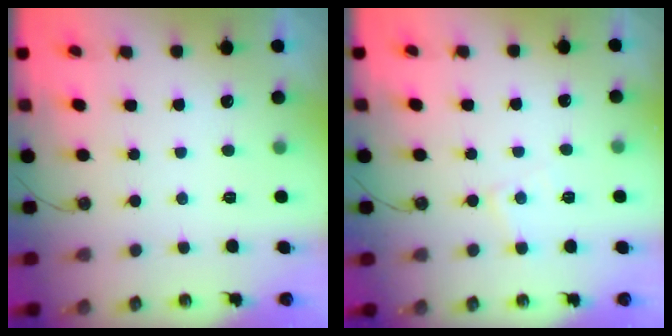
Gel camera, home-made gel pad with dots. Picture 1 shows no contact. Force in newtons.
{"total": 5.3, "press": 5.2, "slide": 0.7}